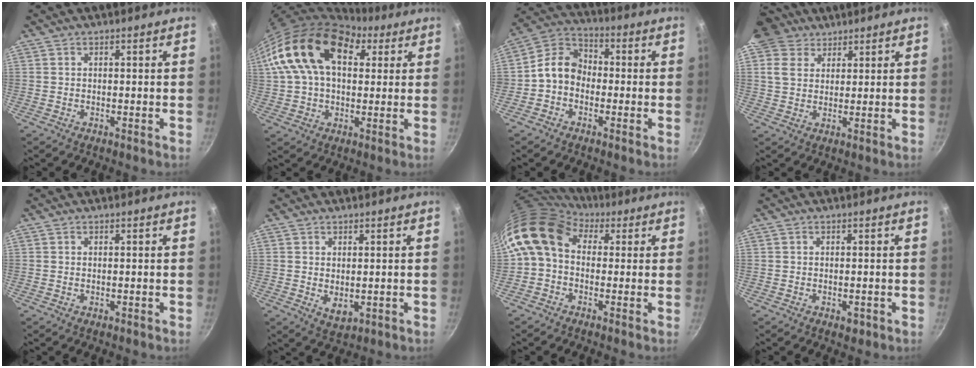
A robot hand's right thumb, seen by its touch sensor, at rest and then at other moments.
{"total": 19.8, "force": [6.3, 12.6, 13.9], "torque": [-0.225, 0.014, 0.096]}
{"total": 8.2, "force": [-1.5, 6.5, 4.7], "torque": [-0.056, 0.034, -0.051]}
{"total": 9.5, "force": [6.0, 6.8, 3.1], "torque": [-0.035, -0.005, 0.103]}
{"total": 0.0}
{"total": 3.7, "force": [0.4, 2.2, 2.9], "torque": [-0.044, -0.016, 0.013]}
{"total": 11.1, "force": [2.5, 8.4, 6.8], "torque": [-0.112, 0.016, 0.020]}
{"total": 1.8, "force": [-0.7, 1.0, 1.4], "torque": [-0.019, -0.002, -0.009]}